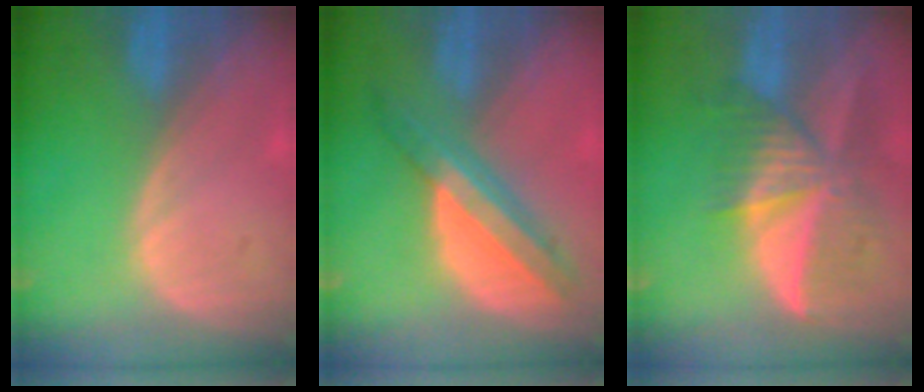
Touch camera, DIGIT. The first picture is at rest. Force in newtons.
{"total": 8.1, "press": 6.9, "slide": 4.3}
{"total": 9.8, "press": 8.6, "slide": 4.6}